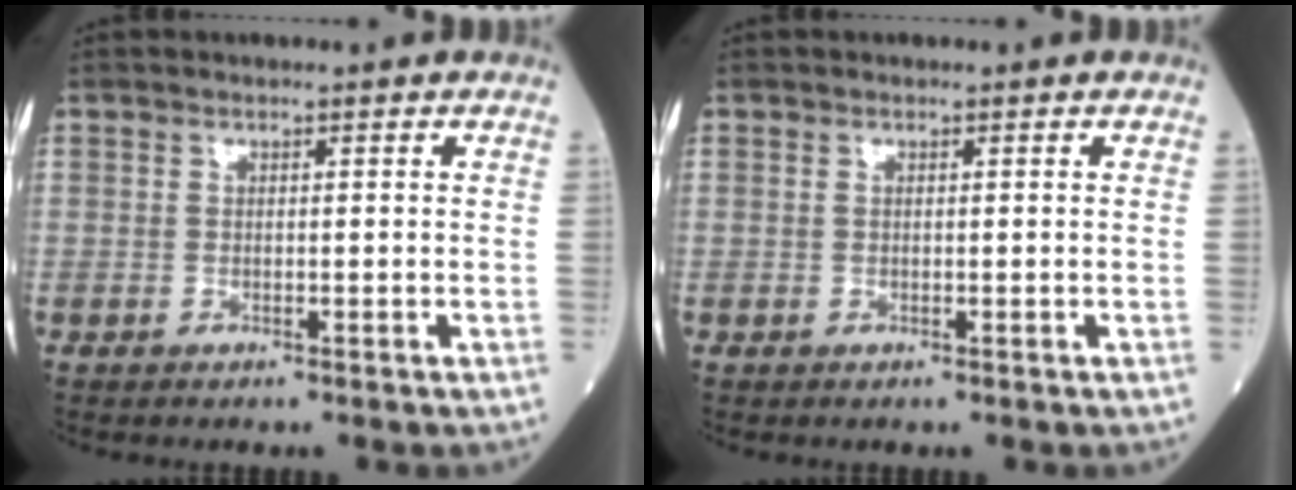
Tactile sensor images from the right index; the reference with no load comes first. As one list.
[{"total": 0.0}]